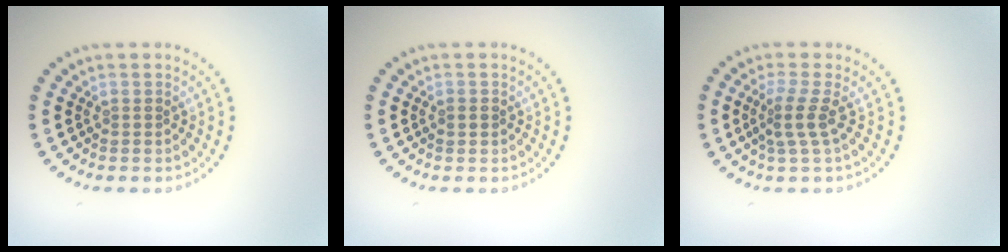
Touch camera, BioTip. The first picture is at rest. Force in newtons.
{"total": 1.0, "press": 1.0, "slide": 0.1}
{"total": 2.4, "press": 1.7, "slide": 1.8}